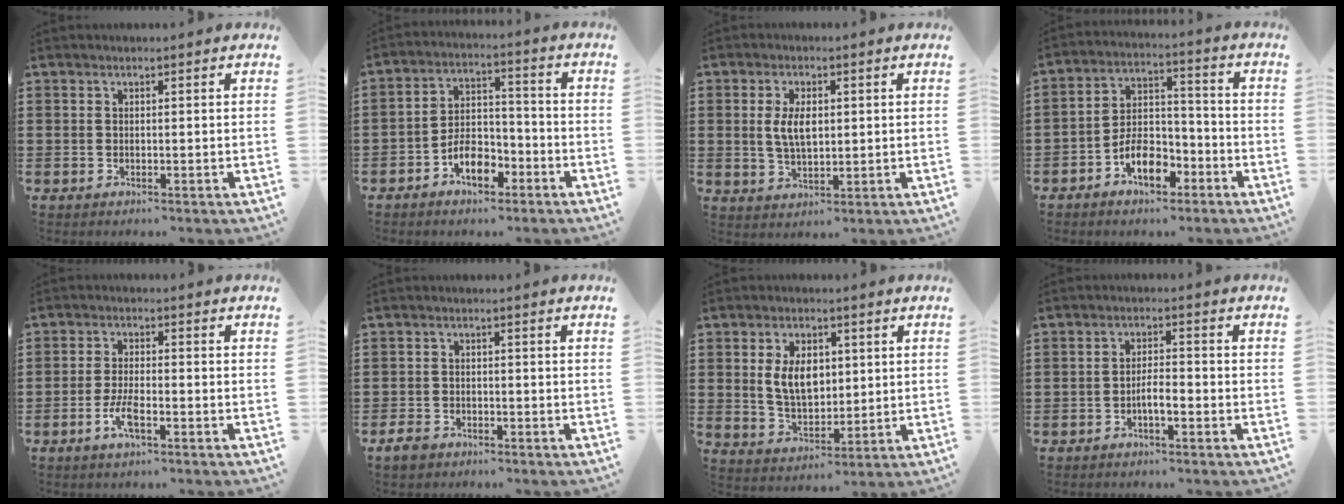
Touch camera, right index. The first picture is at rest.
{"total": 6.6, "force": [-3.7, 3.7, 4.0], "torque": [-0.074, 0.015, -0.069]}
{"total": 5.1, "force": [0.6, 2.6, 4.4], "torque": [-0.089, 0.003, 0.005]}
{"total": 7.9, "force": [-4.4, 4.4, 4.9], "torque": [-0.094, 0.018, -0.080]}
{"total": 4.4, "force": [-2.0, 1.3, 3.7], "torque": [-0.081, -0.002, -0.043]}
{"total": 2.4, "force": [-1.9, 1.2, 0.7], "torque": [-0.025, 0.000, -0.041]}
{"total": 7.1, "force": [1.3, 4.4, 5.3], "torque": [-0.105, 0.006, 0.018]}
{"total": 3.0, "force": [-1.5, 0.7, 2.5], "torque": [-0.045, 0.004, -0.028]}